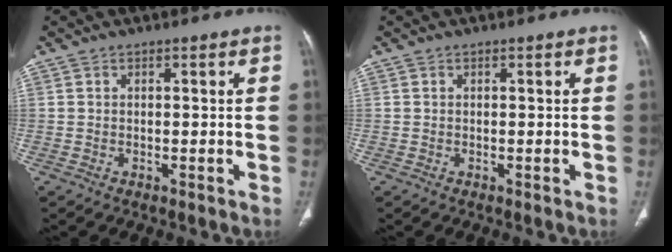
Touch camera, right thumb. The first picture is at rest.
{"total": 0.0}